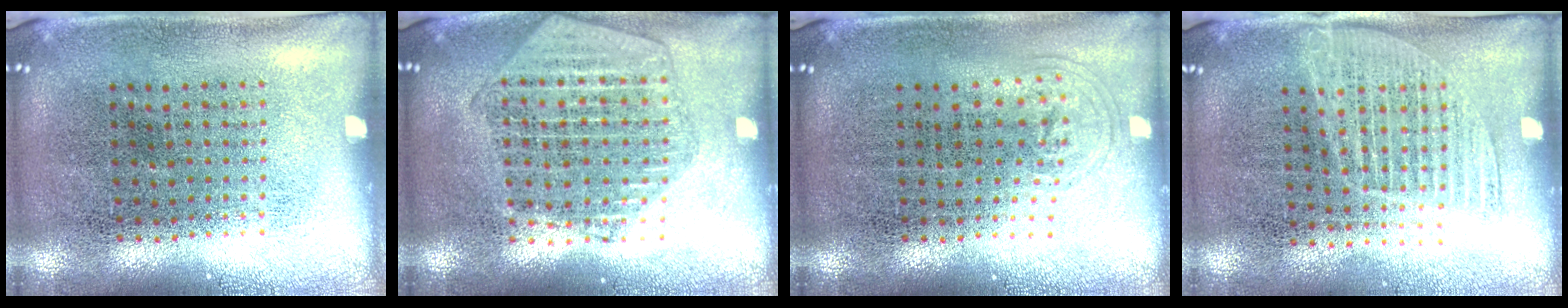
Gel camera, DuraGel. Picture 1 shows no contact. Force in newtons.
{"total": 2.0, "press": 1.8, "slide": 0.8}
{"total": 0.8, "press": 0.6, "slide": 0.5}
{"total": 1.3, "press": 1.1, "slide": 0.6}